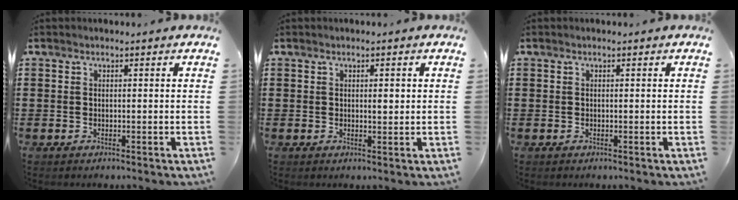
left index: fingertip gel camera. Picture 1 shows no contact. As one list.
[{"total": 1.4, "force": [0.4, 0.6, 1.2], "torque": [-0.008, -0.002, 0.002]}, {"total": 0.0}]